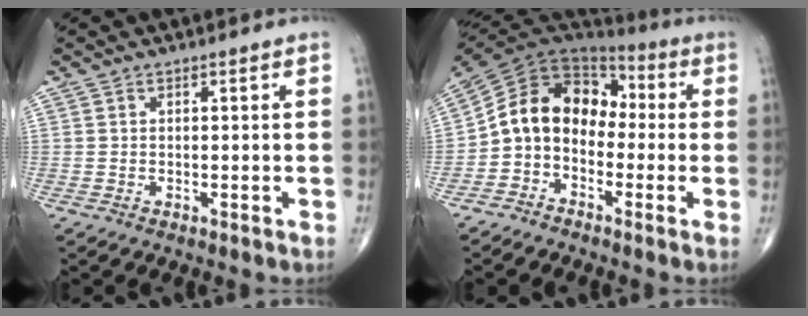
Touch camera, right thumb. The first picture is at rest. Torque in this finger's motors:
{"motor_torque": [0.25, 0.23, 0.48, -0.08, 0.31]}